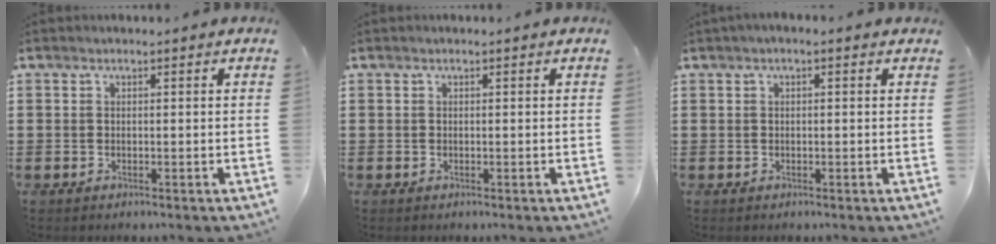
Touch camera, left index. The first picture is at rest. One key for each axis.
{"total": 0.0}
{"total": 0.7, "fx": -0.3, "fy": 0.2, "fz": 0.7, "tx": -0.012, "ty": -0.001, "tz": -0.005}